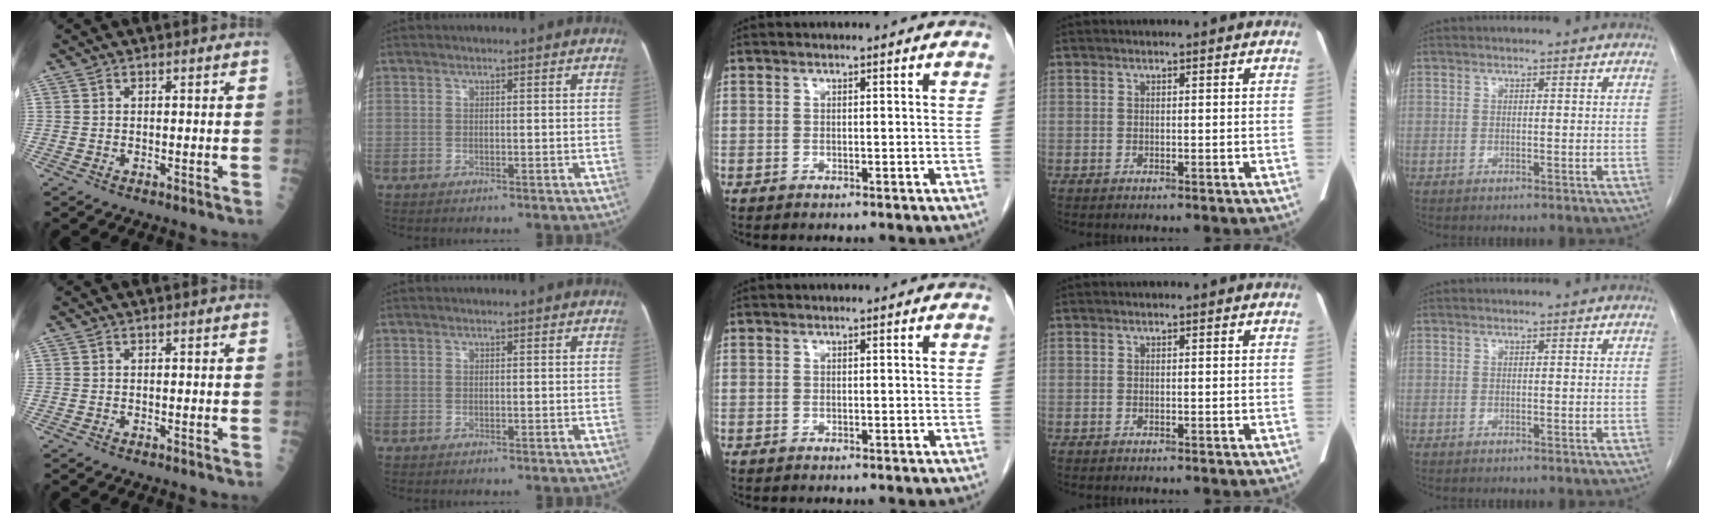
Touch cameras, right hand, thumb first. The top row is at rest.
{}